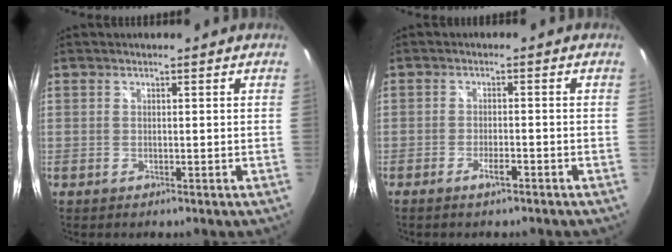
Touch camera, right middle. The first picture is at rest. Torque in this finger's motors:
{"motor_torque": [1.07, -1.07, 0.04, 0.03]}